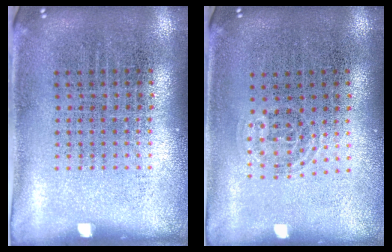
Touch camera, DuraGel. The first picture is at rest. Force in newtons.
{"total": 0.9, "press": 0.5, "slide": 0.7}